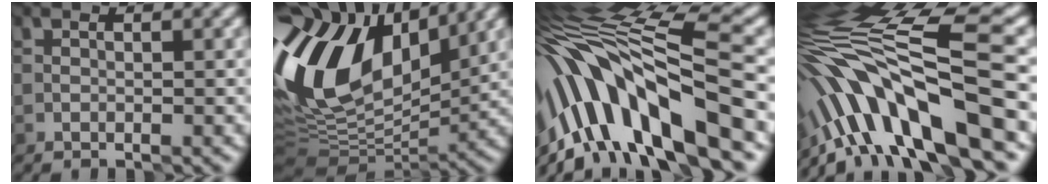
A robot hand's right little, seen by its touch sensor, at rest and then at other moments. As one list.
[{"total": 14.1, "force": [5.0, 8.5, 10.1], "torque": [-0.215, 0.023, 0.086]}, {"total": 14.1, "force": [-3.4, 4.3, 13.0], "torque": [-0.225, 0.019, -0.046]}, {"total": 13.0, "force": [-5.2, 3.7, 11.3], "torque": [-0.194, 0.024, -0.072]}]